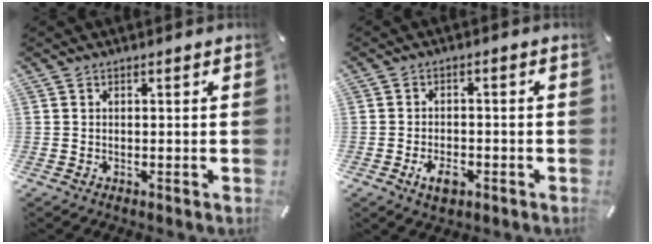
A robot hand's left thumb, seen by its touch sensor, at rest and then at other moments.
{"total": 4.7, "force": [-2.2, 2.8, 3.1], "torque": [-0.063, 0.007, -0.040]}